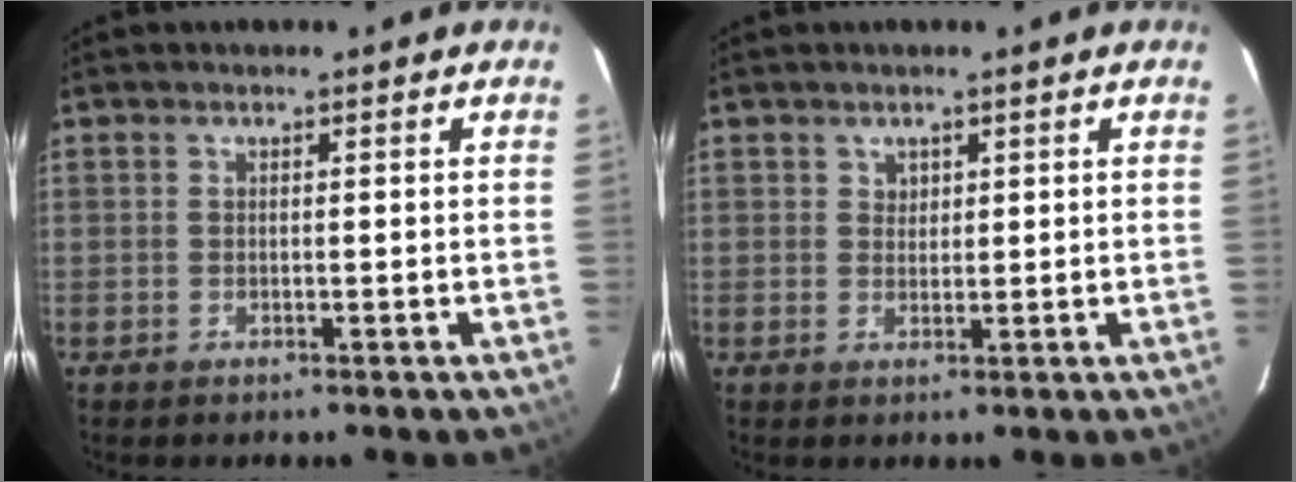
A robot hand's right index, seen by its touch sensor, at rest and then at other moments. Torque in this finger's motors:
{"motor_torque": [-0.18, -0.03, -0.02, 0.00]}